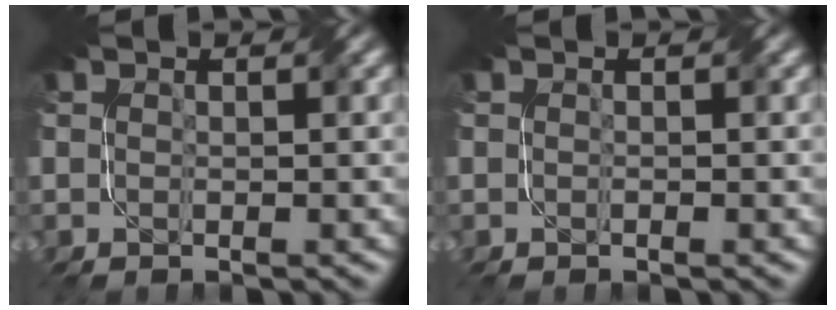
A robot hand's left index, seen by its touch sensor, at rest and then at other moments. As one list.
[{"total": 0.0}]